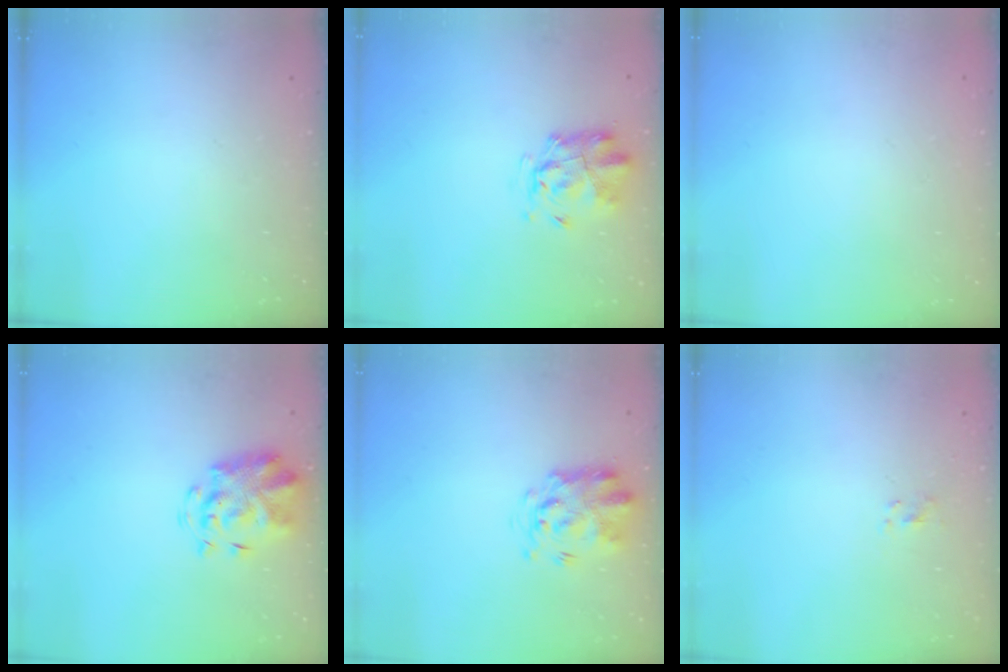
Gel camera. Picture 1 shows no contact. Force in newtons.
{"total": 2.6, "press": 2.4, "slide": 0.8}
{"total": 1.9, "press": 1.9, "slide": 0.2}
{"total": 4.0, "press": 3.8, "slide": 1.2}
{"total": 3.7, "press": 3.6, "slide": 0.7}
{"total": 0.8, "press": 0.5, "slide": 0.6}